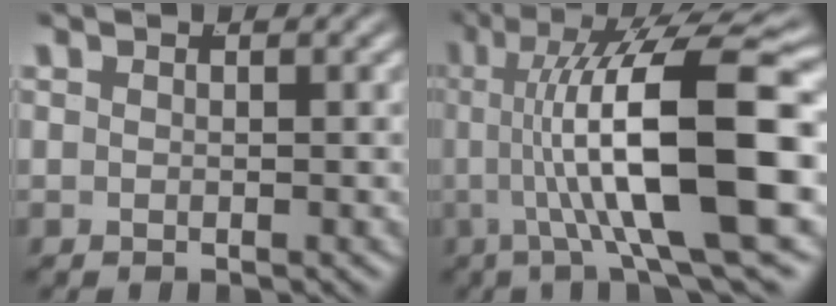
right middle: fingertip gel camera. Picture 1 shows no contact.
{"total": 12.4, "force": [0.6, 3.6, 11.8], "torque": [-0.175, 0.004, 0.016]}